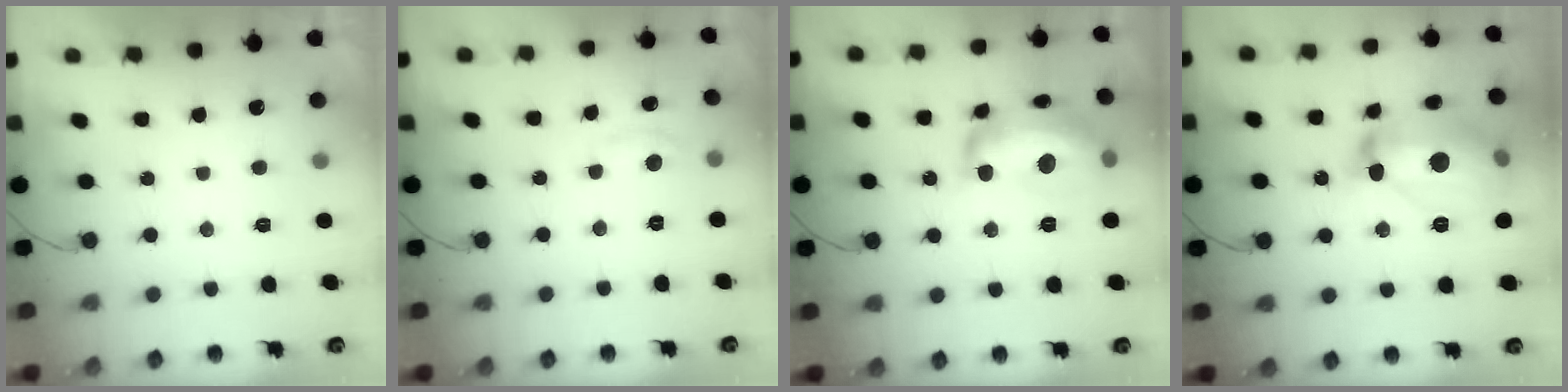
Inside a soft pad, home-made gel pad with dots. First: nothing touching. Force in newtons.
{"total": 3.3, "press": 3.3, "slide": 0.5}
{"total": 17.8, "press": 17.8, "slide": 0.9}
{"total": 20.3, "press": 20.3, "slide": 1.1}